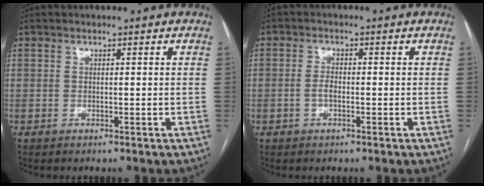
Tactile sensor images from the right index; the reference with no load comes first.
{"total": 1.9, "force": [-0.6, 0.7, 1.7], "torque": [-0.034, 0.003, -0.012]}